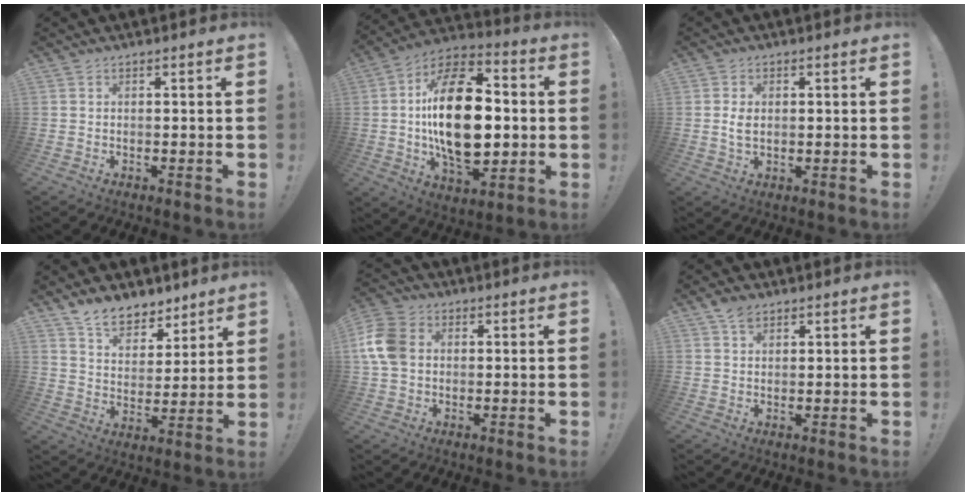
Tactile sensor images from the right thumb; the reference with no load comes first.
{"total": 26.1, "force": [0.0, 15.0, 21.4], "torque": [-0.370, 0.003, 0.002]}
{"total": 3.3, "force": [0.3, 2.1, 2.5], "torque": [-0.039, -0.004, 0.002]}
{"total": 10.5, "force": [8.5, 5.4, 3.1], "torque": [-0.058, -0.061, 0.165]}
{"total": 10.9, "force": [1.6, 8.1, 7.2], "torque": [-0.147, 0.003, 0.032]}
{"total": 4.0, "force": [2.7, 2.3, 1.8], "torque": [-0.018, -0.012, 0.047]}